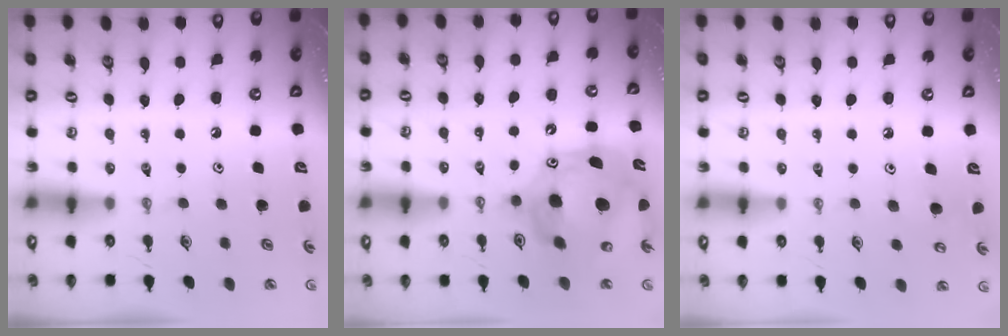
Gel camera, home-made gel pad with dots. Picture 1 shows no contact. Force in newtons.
{"total": 17.8, "press": 17.7, "slide": 1.7}
{"total": 6.1, "press": 6.0, "slide": 0.5}